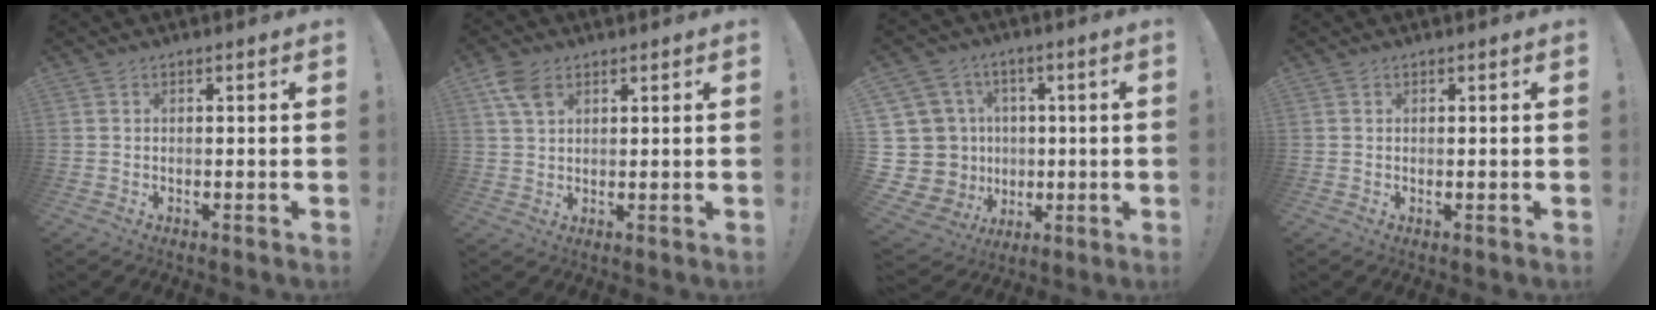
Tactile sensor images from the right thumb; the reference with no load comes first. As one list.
[{"total": 6.1, "force": [3.1, 3.8, 3.6], "torque": [-0.059, -0.008, 0.062]}, {"total": 18.8, "force": [0.6, 16.4, 9.1], "torque": [-0.192, -0.001, 0.057]}, {"total": 0.0}]